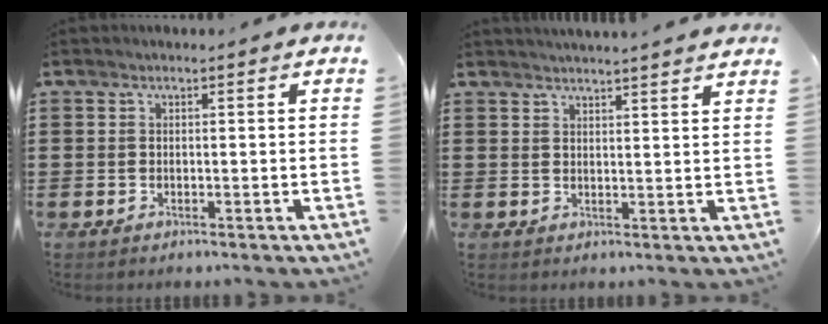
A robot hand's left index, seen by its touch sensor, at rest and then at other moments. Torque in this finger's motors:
{"motor_torque": [0.59, -0.59, 0.41, 0.10]}